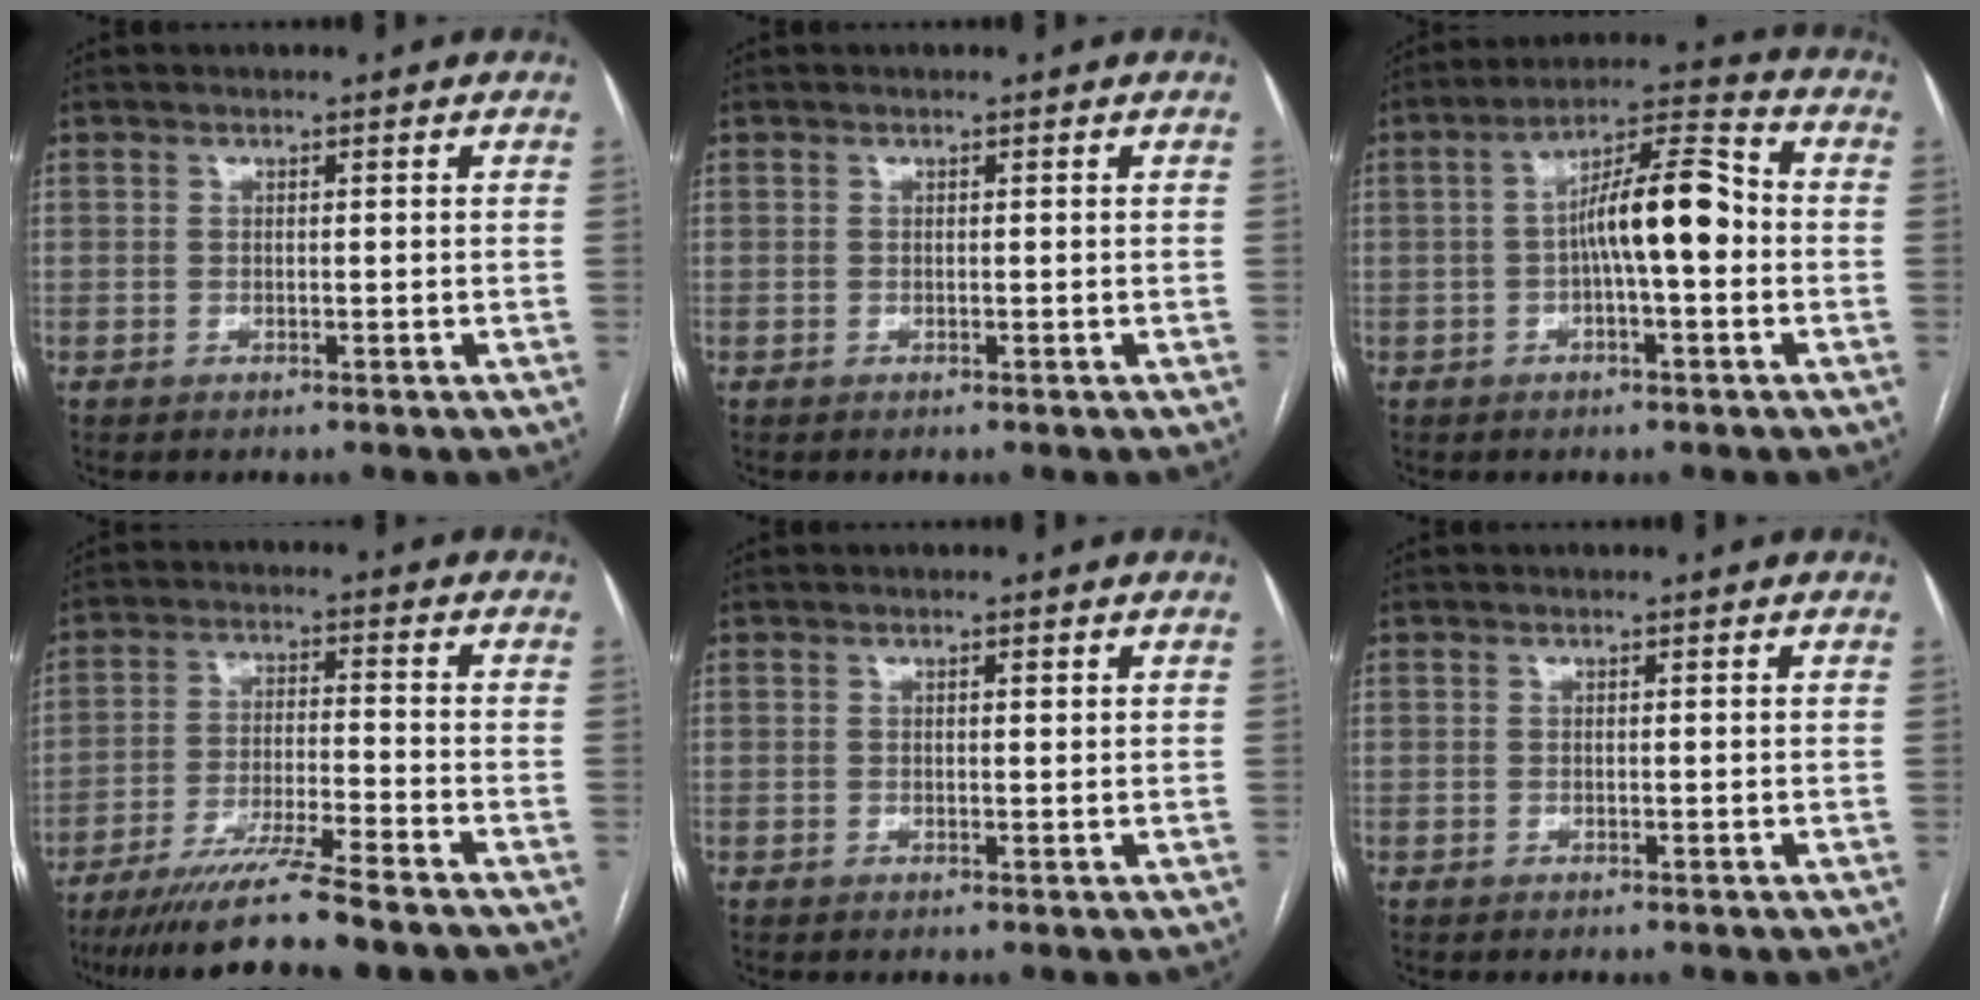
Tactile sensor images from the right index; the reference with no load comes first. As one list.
[{"total": 0.0}, {"total": 10.6, "force": [-0.8, 2.2, 10.3], "torque": [-0.176, 0.032, -0.017]}, {"total": 12.4, "force": [-10.2, -1.2, 6.9], "torque": [-0.103, -0.031, -0.168]}, {"total": 0.7, "force": [0.3, 0.1, 0.6], "torque": [-0.012, 0.000, 0.005]}, {"total": 0.0}]